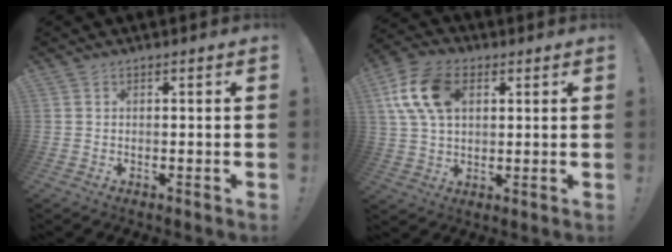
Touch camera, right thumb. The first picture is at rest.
{"total": 15.1, "force": [4.8, 9.9, 10.3], "torque": [-0.191, 0.002, 0.092]}